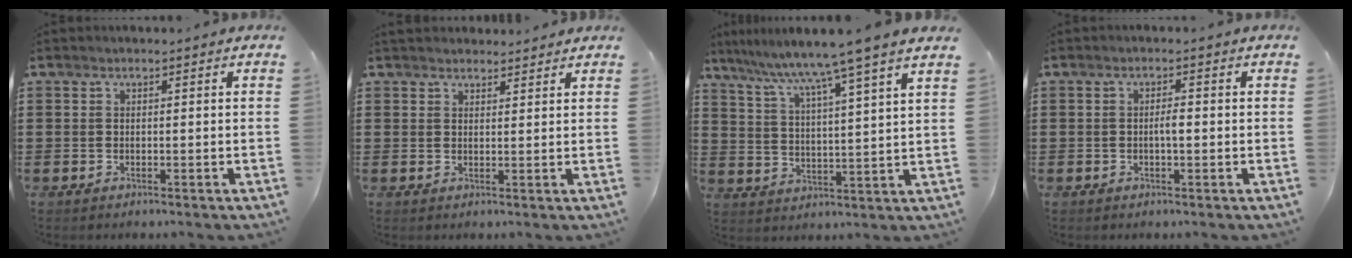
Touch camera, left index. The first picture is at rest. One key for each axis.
{"total": 2.3, "fx": 2.2, "fy": 0.6, "fz": -0.1, "tx": -0.004, "ty": -0.004, "tz": 0.044}
{"total": 7.1, "fx": 6.0, "fy": -1.9, "fz": 3.3, "tx": -0.089, "ty": -0.045, "tz": 0.091}
{"total": 1.8, "fx": -0.1, "fy": 0.2, "fz": 1.8, "tx": -0.034, "ty": -0.001, "tz": -0.002}